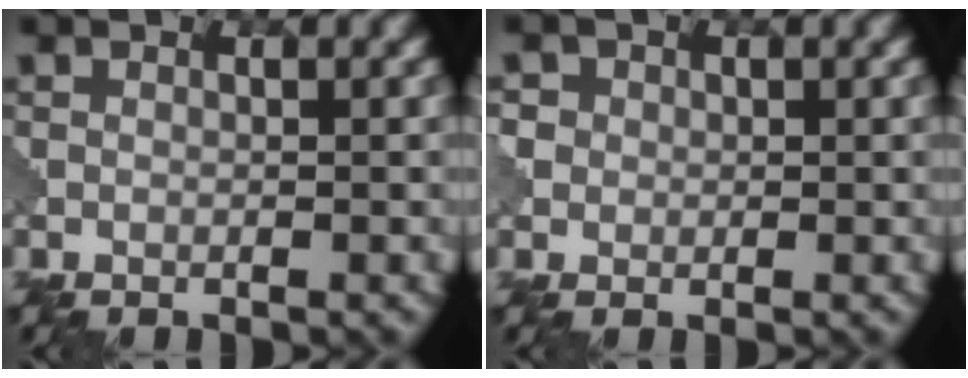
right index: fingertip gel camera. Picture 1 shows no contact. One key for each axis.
{"total": 1.6, "fx": 0.3, "fy": 1.6, "fz": -0.2, "tx": -0.002, "ty": 0.007, "tz": 0.002}